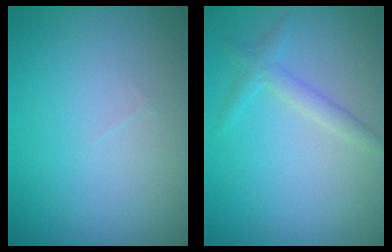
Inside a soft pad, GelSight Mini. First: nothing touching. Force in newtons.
{"total": 1.7, "press": 1.7, "slide": 0.1}